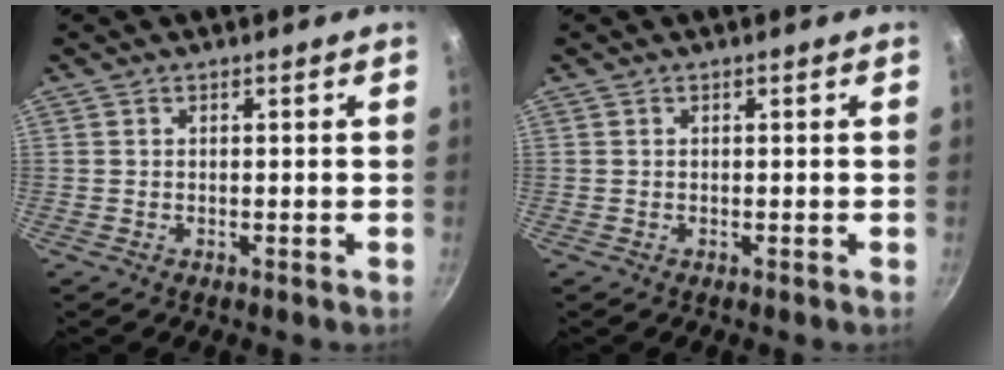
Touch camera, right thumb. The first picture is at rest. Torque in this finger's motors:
{"motor_torque": [0.01, 0.00, -0.01, 0.01, 0.00]}